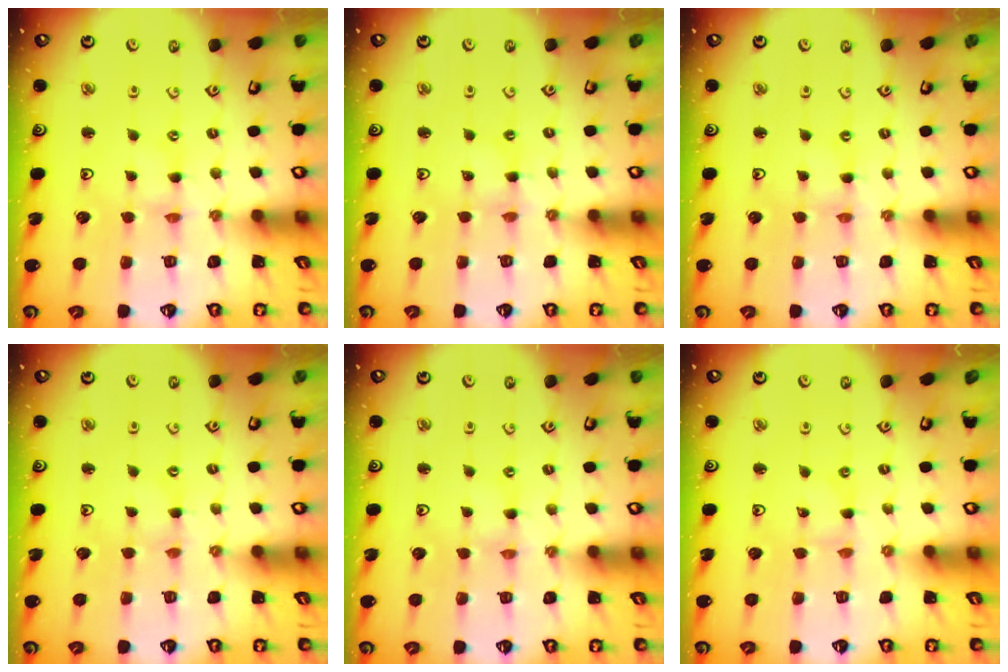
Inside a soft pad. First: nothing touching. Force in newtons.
{"total": 1.2, "press": 1.2, "slide": 0.1}
{"total": 0.0}
{"total": 0.0}
{"total": 0.0}
{"total": 0.0}